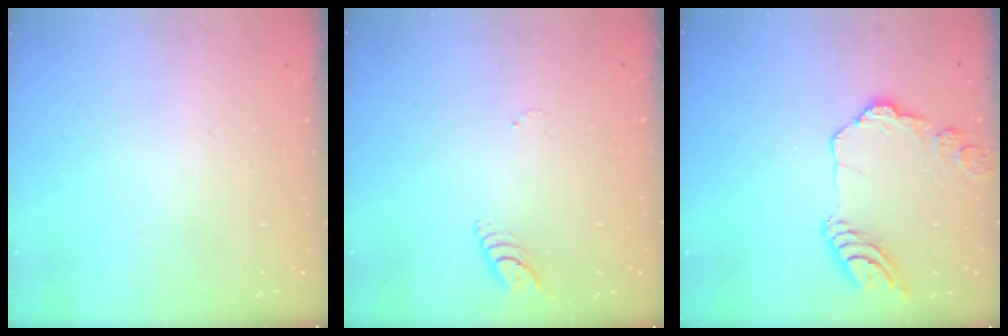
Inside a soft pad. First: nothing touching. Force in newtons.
{"total": 4.4, "press": 4.4, "slide": 0.3}
{"total": 14.2, "press": 14.1, "slide": 1.5}